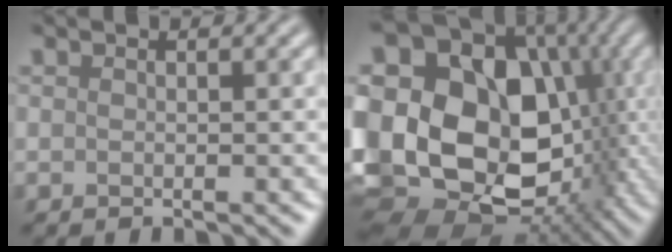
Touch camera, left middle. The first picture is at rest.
{"total": 21.8, "force": [0.2, 16.9, 13.8], "torque": [-0.267, 0.003, 0.008]}